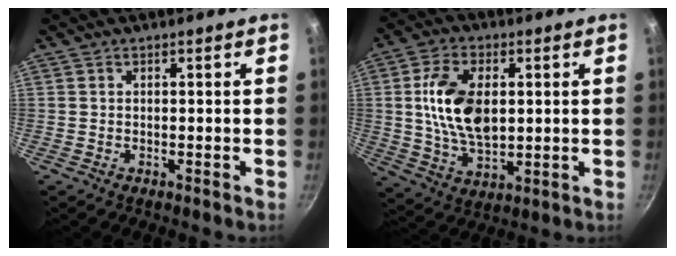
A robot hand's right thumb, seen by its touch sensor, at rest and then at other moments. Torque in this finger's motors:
{"motor_torque": [2.07, 2.04, 1.48, -0.08, 0.18]}